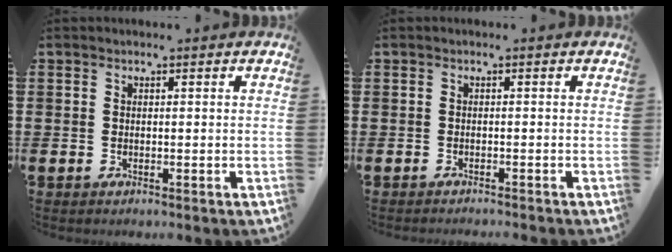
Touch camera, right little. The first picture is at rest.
{"total": 0.6, "force": [-0.6, -0.2, 0.0], "torque": [0.000, -0.002, -0.012]}